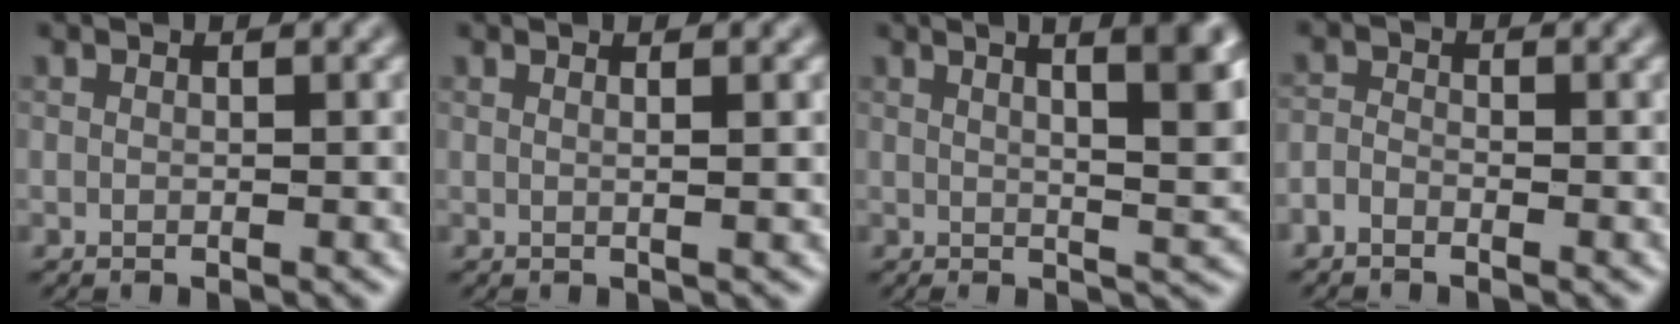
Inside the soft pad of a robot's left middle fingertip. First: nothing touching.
{"total": 2.0, "force": [0.5, 0.8, 1.7], "torque": [-0.015, 0.007, -0.014]}
{"total": 10.1, "force": [3.6, 3.2, 8.8], "torque": [-0.064, 0.038, 0.027]}
{"total": 1.6, "force": [-1.5, 0.3, 0.3], "torque": [-0.010, 0.002, -0.027]}